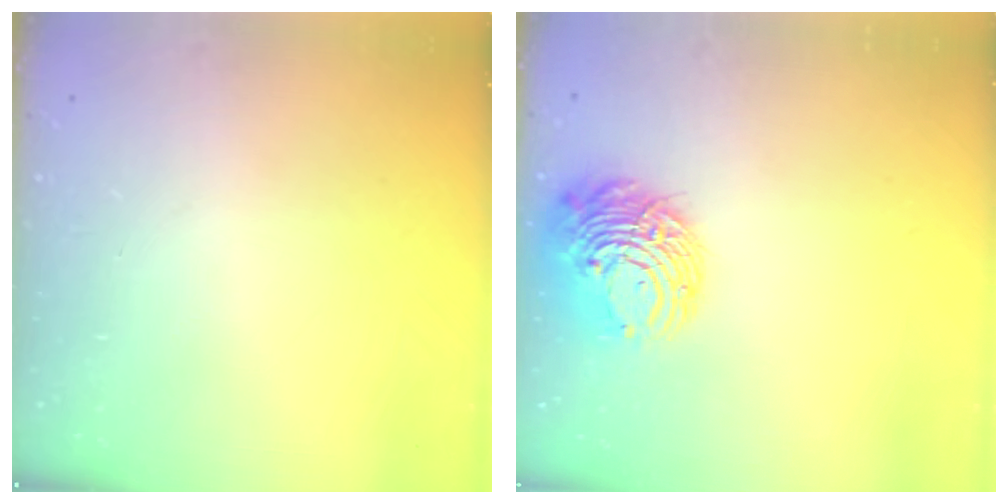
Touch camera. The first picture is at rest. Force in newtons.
{"total": 12.0, "press": 12.0, "slide": 1.3}